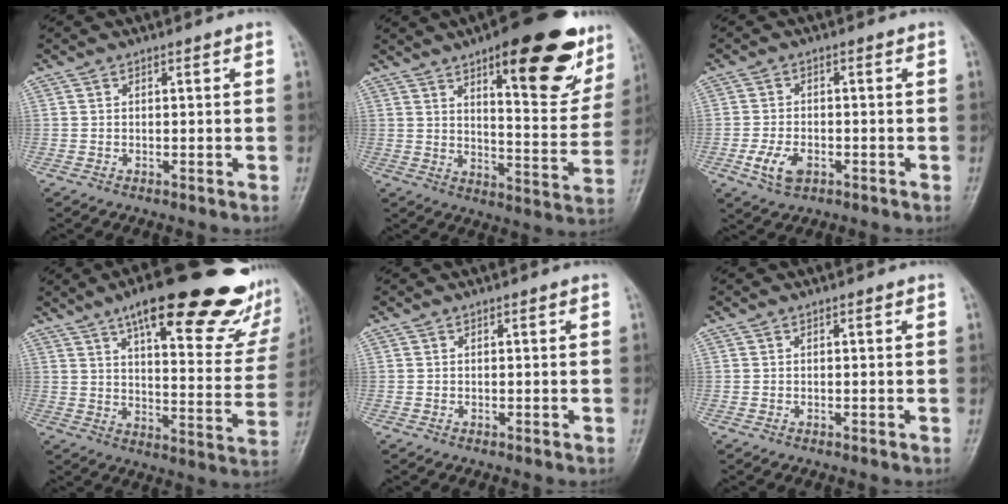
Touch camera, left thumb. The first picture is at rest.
{"total": 22.2, "force": [12.4, 7.5, 16.8], "torque": [-0.178, -0.051, 0.175]}
{"total": 5.3, "force": [-2.1, 3.2, 3.6], "torque": [-0.071, 0.002, -0.037]}
{"total": 29.0, "force": [18.0, 8.5, 21.1], "torque": [-0.259, -0.049, 0.243]}
{"total": 0.0}
{"total": 0.0}